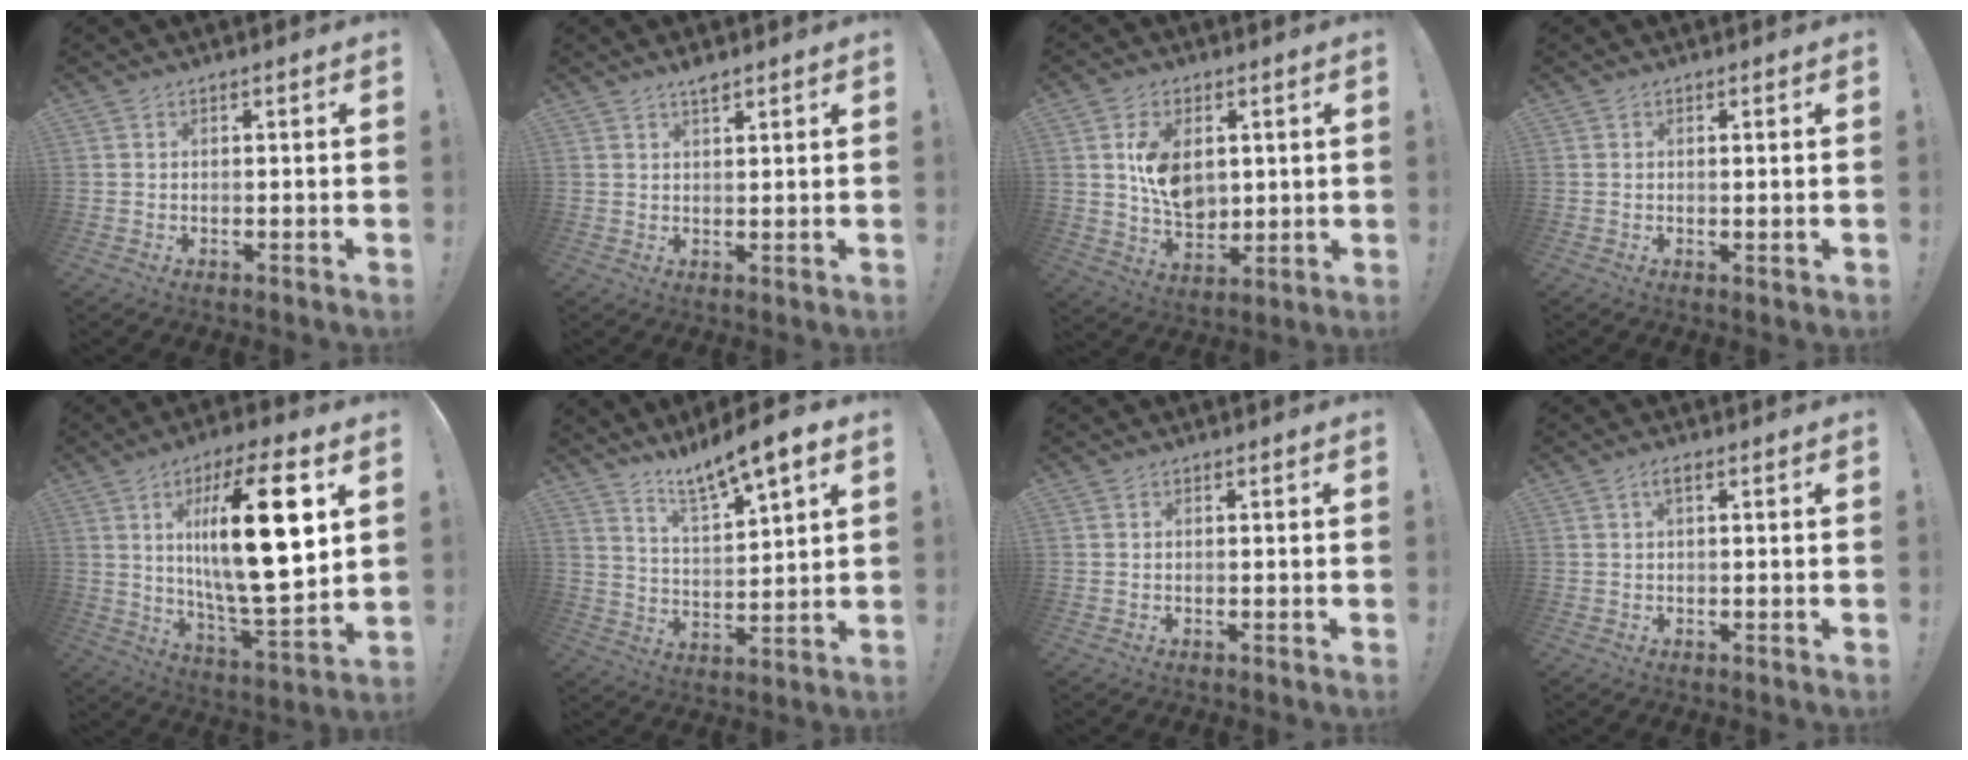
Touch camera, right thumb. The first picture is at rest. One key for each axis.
{"total": 2.9, "fx": 2.3, "fy": 0.9, "fz": 1.6, "tx": -0.021, "ty": -0.011, "tz": 0.039}
{"total": 11.1, "fx": 2.7, "fy": 8.4, "fz": 6.9, "tx": -0.111, "ty": -0.007, "tz": 0.052}
{"total": 0.9, "fx": 0.6, "fy": 0.2, "fz": 0.7, "tx": 0.000, "ty": -0.004, "tz": 0.007}
{"total": 24.0, "fx": 6.4, "fy": 6.8, "fz": 22.1, "tx": -0.376, "ty": -0.032, "tz": 0.085}
{"total": 10.2, "fx": 8.5, "fy": 0.9, "fz": 5.6, "tx": -0.097, "ty": -0.064, "tz": 0.141}
{"total": 0.0}
{"total": 2.0, "fx": 0.5, "fy": 0.5, "fz": 1.8, "tx": -0.032, "ty": 0.002, "tz": 0.007}